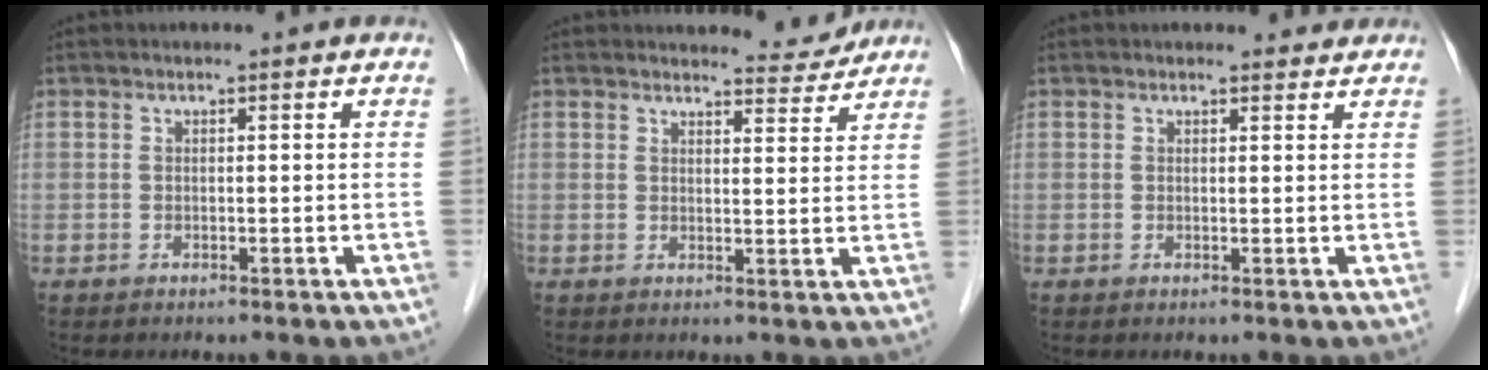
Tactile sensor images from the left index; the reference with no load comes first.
{"total": 3.8, "force": [3.7, 0.3, -0.3], "torque": [-0.003, -0.015, 0.045]}
{"total": 2.2, "force": [2.1, 0.6, 0.0], "torque": [-0.003, 0.000, 0.020]}